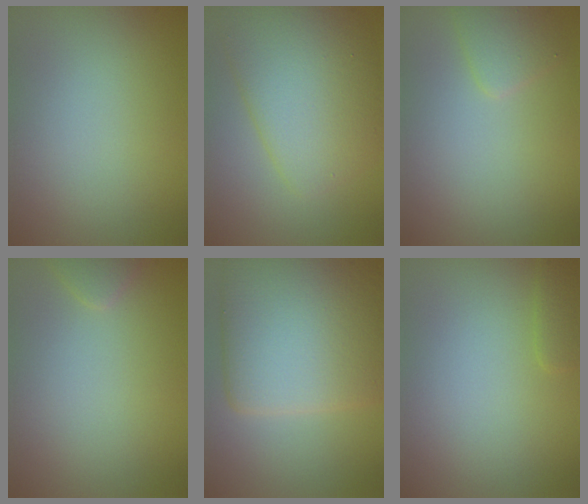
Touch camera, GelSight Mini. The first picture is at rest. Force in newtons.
{"total": 6.7, "press": 6.7, "slide": 0.1}
{"total": 1.6, "press": 1.6, "slide": 0.1}
{"total": 1.1, "press": 1.1, "slide": 0.1}
{"total": 10.2, "press": 10.2, "slide": 0.3}
{"total": 1.0, "press": 1.0, "slide": 0.1}